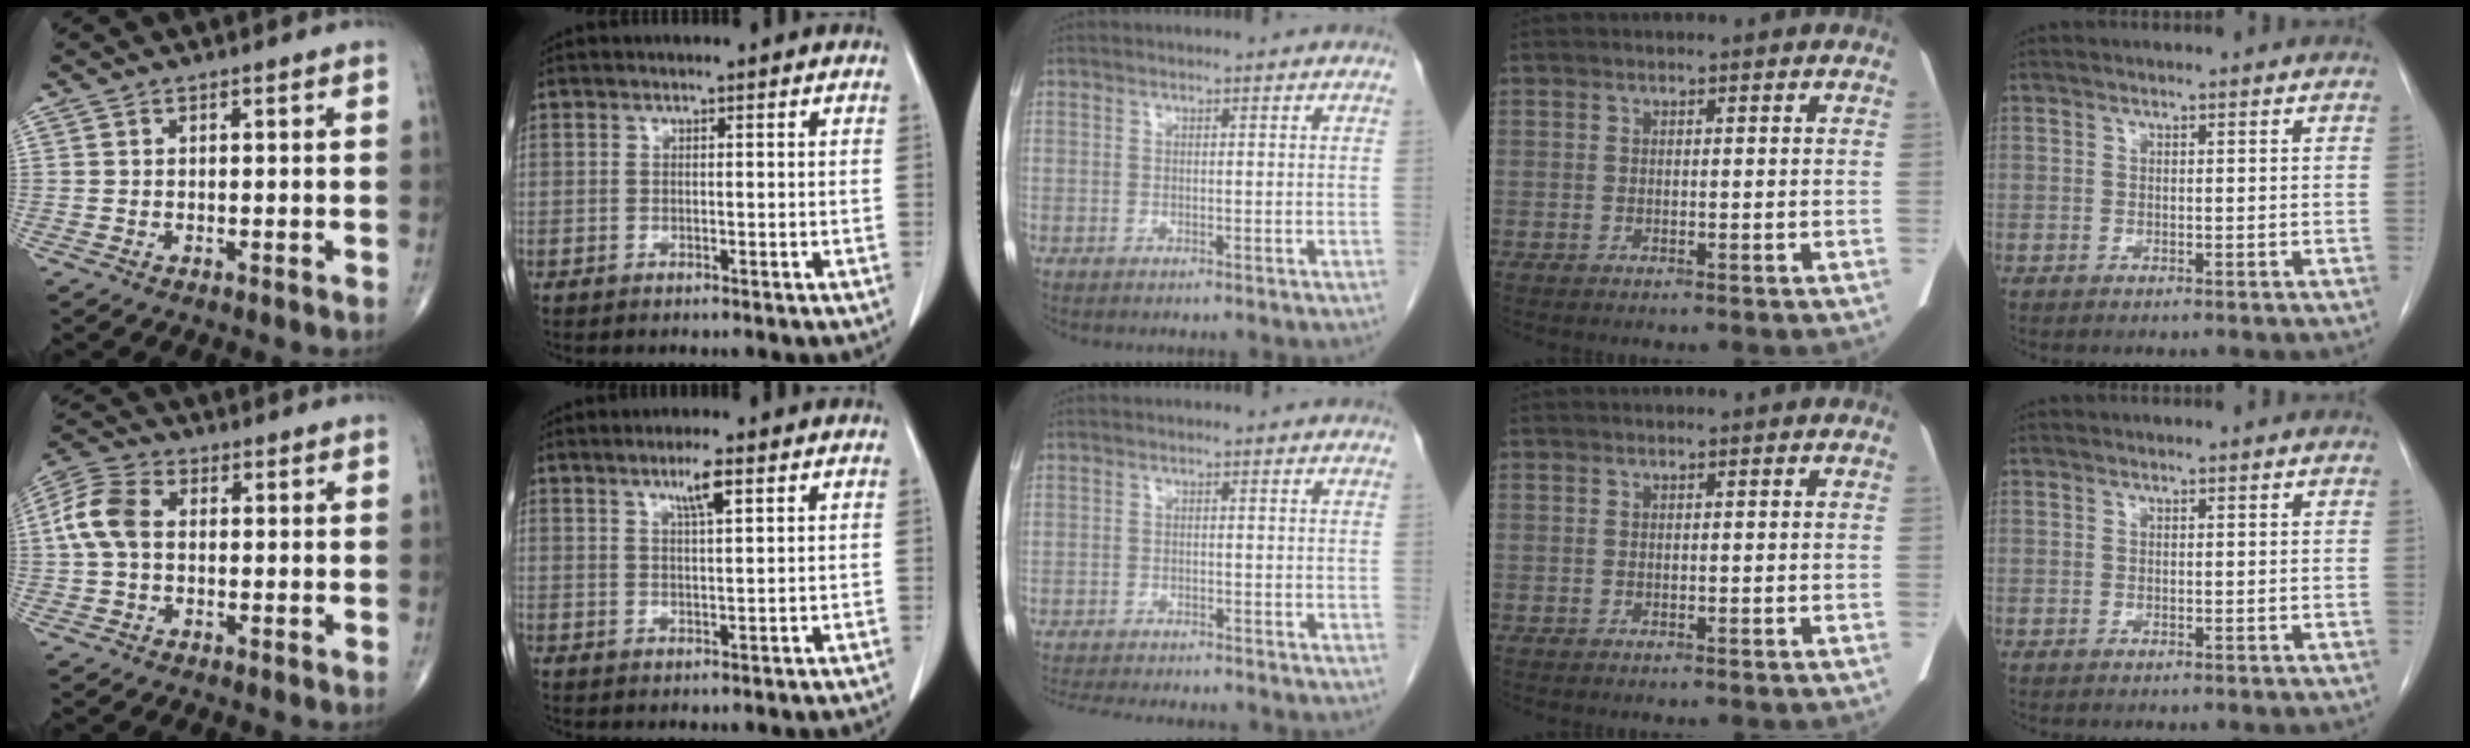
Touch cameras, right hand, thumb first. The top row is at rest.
{"thumb": {"total": 8.1, "force": [0.3, 5.5, 6.0], "torque": [-0.133, 0.025, -0.001]}, "index": {"total": 3.7, "force": [2.0, 0.1, 3.1], "torque": [-0.057, -0.001, 0.036]}, "middle": {"total": 10.8, "force": [-9.8, 1.8, 4.1], "torque": [-0.063, -0.010, -0.135]}}